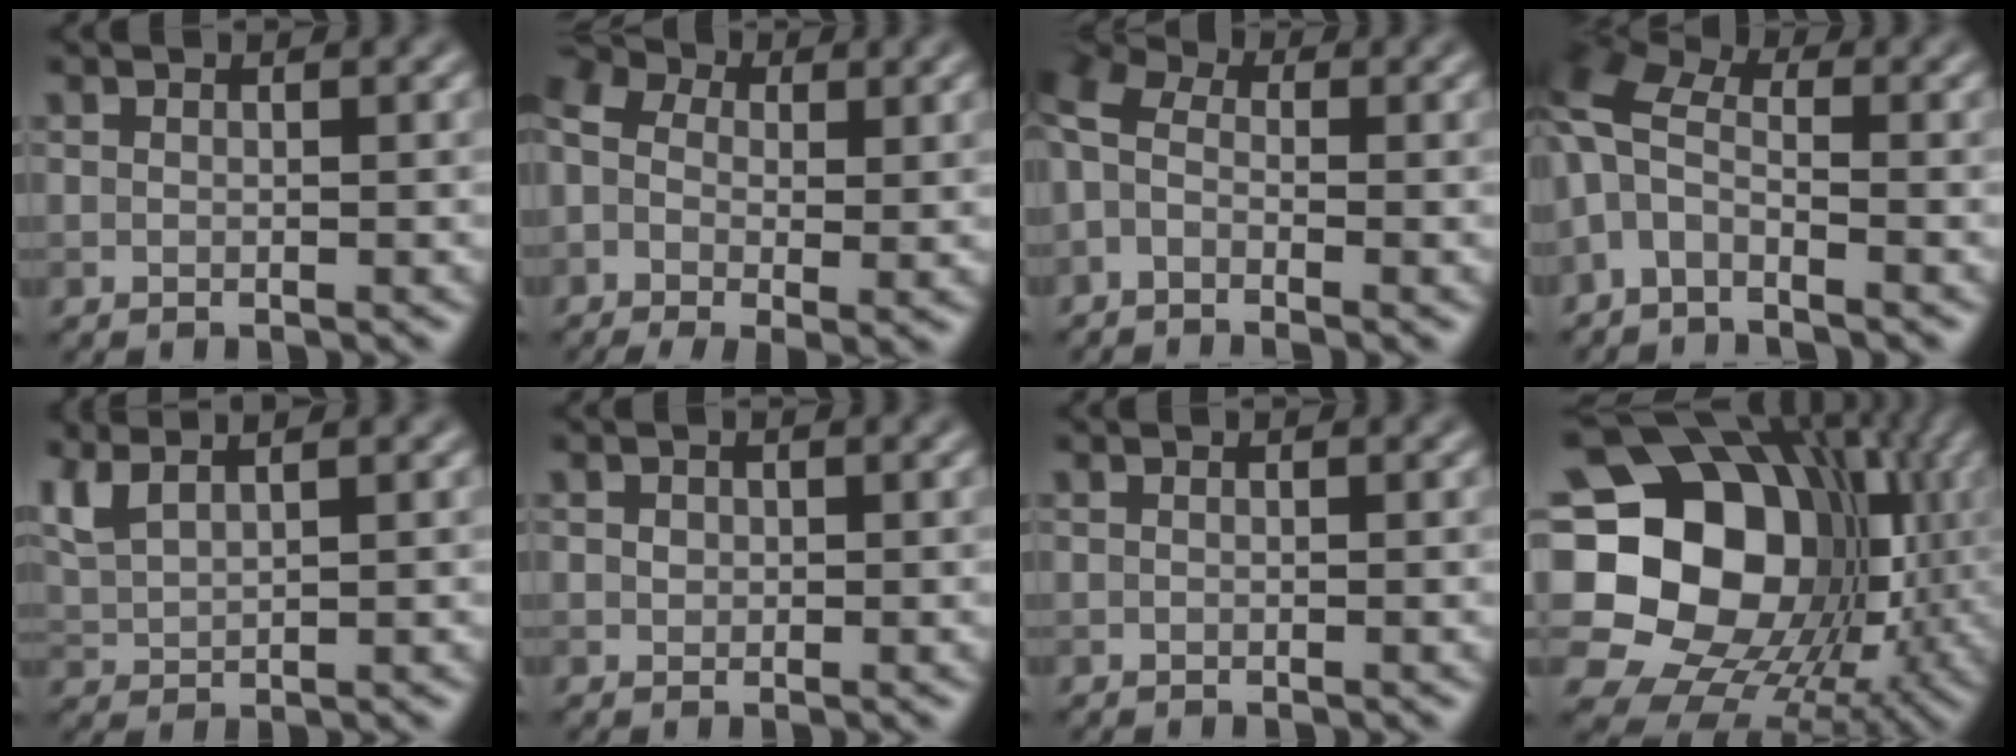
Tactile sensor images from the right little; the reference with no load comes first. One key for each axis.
{"total": 8.2, "fx": -0.1, "fy": 5.5, "fz": 6.0, "tx": -0.133, "ty": 0.013, "tz": 0.000}
{"total": 5.8, "fx": -1.1, "fy": 3.6, "fz": 4.5, "tx": -0.111, "ty": 0.023, "tz": -0.031}
{"total": 4.4, "fx": -2.1, "fy": 2.1, "fz": 3.3, "tx": -0.079, "ty": 0.011, "tz": -0.054}
{"total": 3.2, "fx": 1.8, "fy": 1.2, "fz": 2.4, "tx": -0.069, "ty": 0.014, "tz": 0.045}
{"total": 0.6, "fx": -0.1, "fy": 0.6, "fz": 0.2, "tx": -0.003, "ty": -0.003, "tz": 0.002}
{"total": 0.0}
{"total": 21.1, "fx": 0.2, "fy": 17.5, "fz": 11.7, "tx": -0.208, "ty": 0.002, "tz": -0.004}